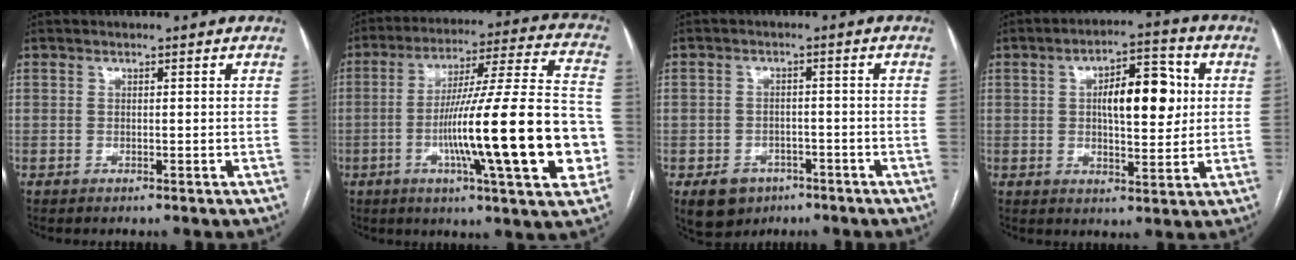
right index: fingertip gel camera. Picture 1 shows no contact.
{"total": 24.3, "force": [-5.4, 1.1, 23.6], "torque": [-0.328, 0.001, -0.088]}
{"total": 5.7, "force": [-3.2, 4.5, 1.7], "torque": [-0.025, 0.005, -0.040]}
{"total": 10.7, "force": [1.9, 4.0, 9.8], "torque": [-0.151, 0.020, 0.030]}